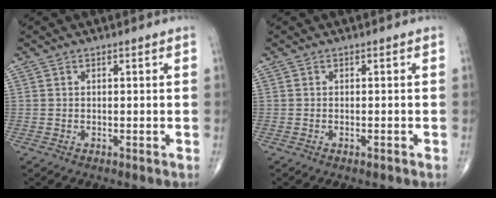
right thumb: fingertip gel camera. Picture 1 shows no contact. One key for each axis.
{"total": 0.8, "fx": -0.5, "fy": 0.2, "fz": 0.6, "tx": -0.013, "ty": -0.001, "tz": -0.007}